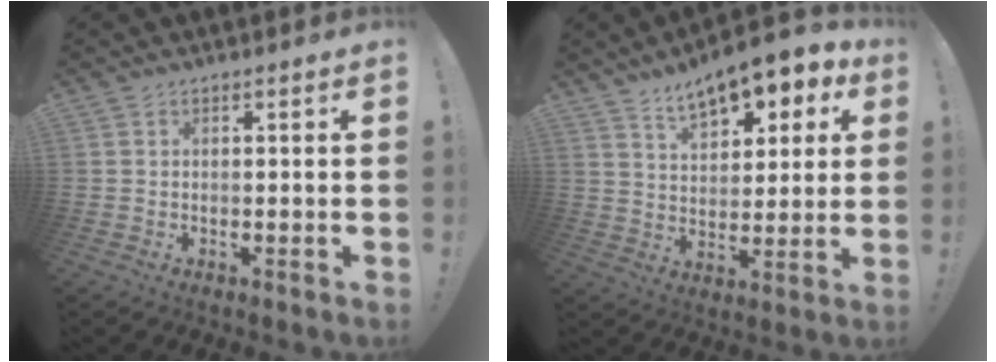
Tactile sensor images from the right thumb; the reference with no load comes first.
{"total": 12.0, "force": [8.3, 5.8, 6.5], "torque": [-0.101, -0.051, 0.148]}